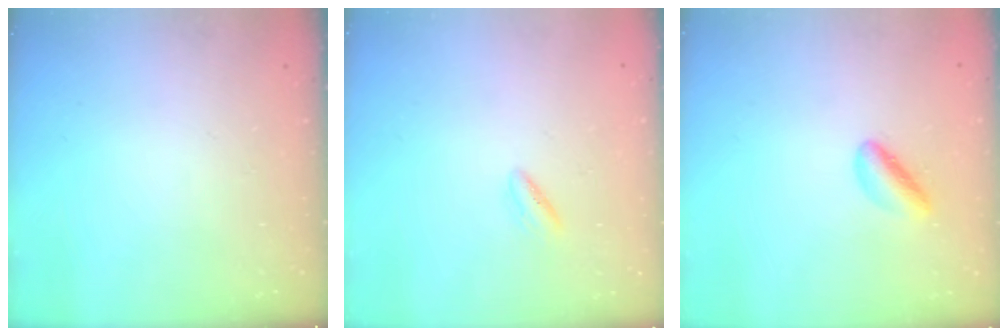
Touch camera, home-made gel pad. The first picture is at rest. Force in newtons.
{"total": 1.6, "press": 1.4, "slide": 0.8}
{"total": 4.9, "press": 4.6, "slide": 1.5}